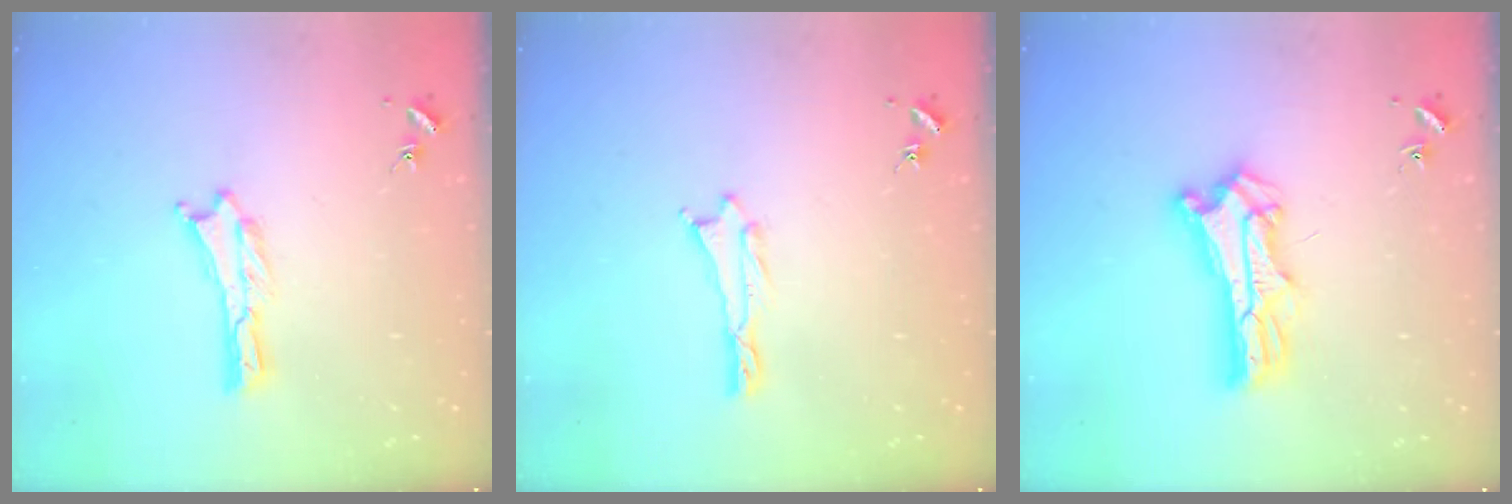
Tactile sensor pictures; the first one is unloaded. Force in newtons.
{"total": 0.5, "press": 0.5, "slide": 0.2}
{"total": 9.8, "press": 9.7, "slide": 0.7}